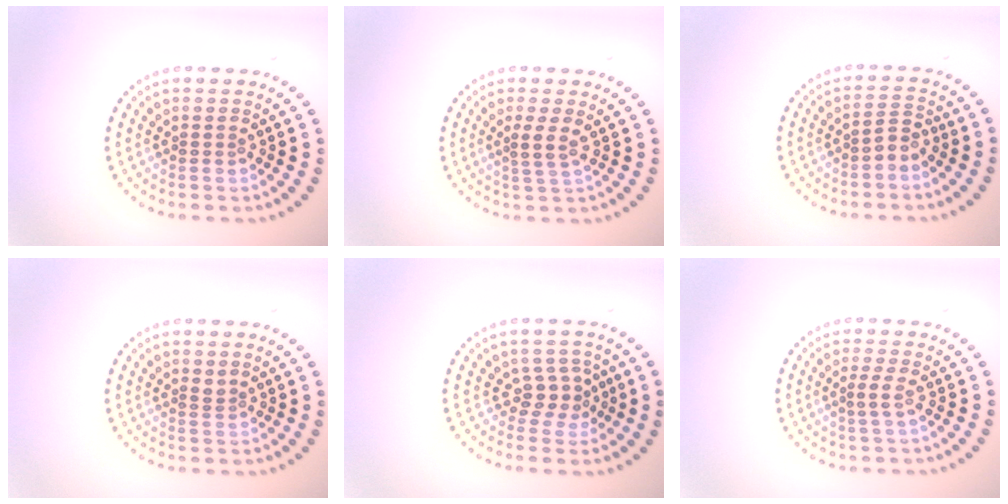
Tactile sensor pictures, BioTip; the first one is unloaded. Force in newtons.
{"total": 1.6, "press": 1.3, "slide": 1.0}
{"total": 1.7, "press": 1.4, "slide": 1.0}
{"total": 0.9, "press": 0.5, "slide": 0.7}
{"total": 2.1, "press": 1.5, "slide": 1.4}
{"total": 1.0, "press": 0.8, "slide": 0.6}